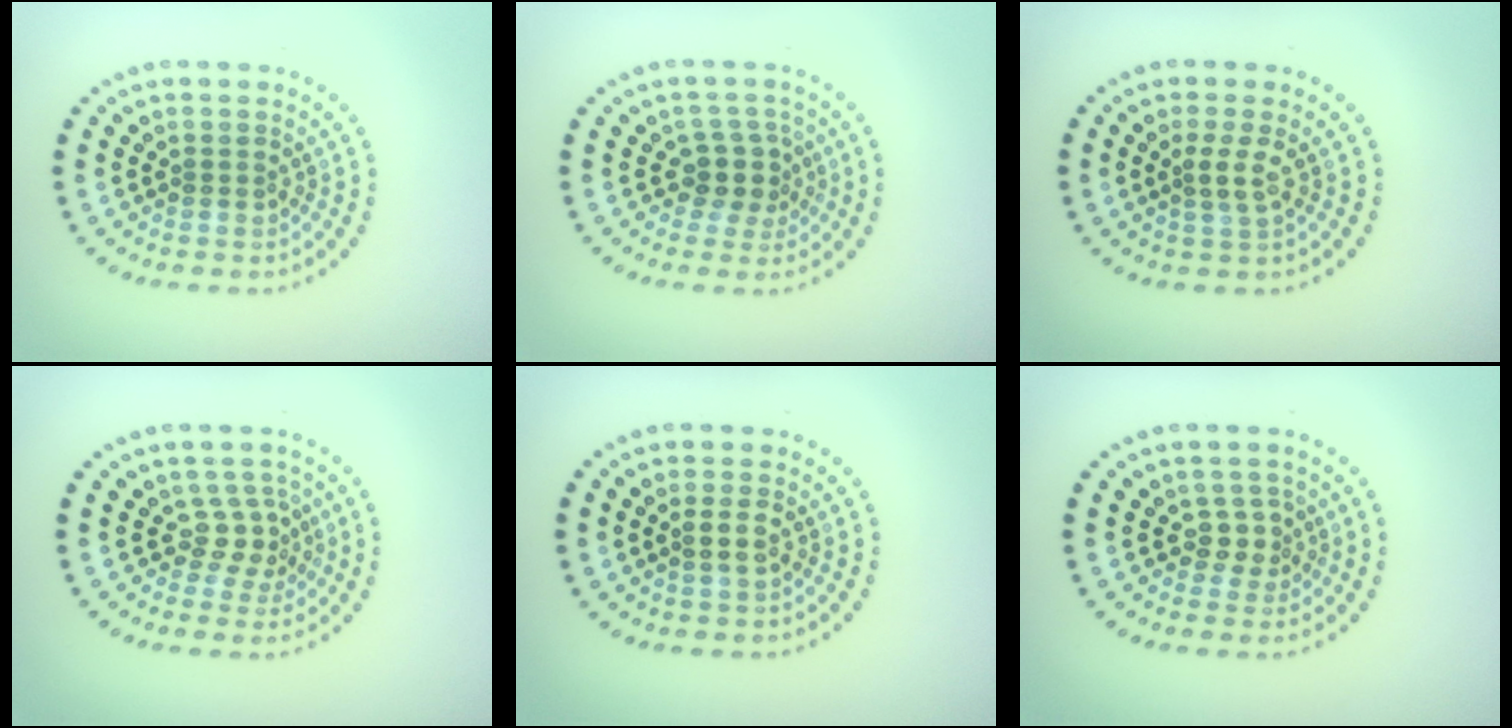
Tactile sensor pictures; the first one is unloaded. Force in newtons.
{"total": 2.5, "press": 1.9, "slide": 1.6}
{"total": 1.9, "press": 1.4, "slide": 1.2}
{"total": 2.3, "press": 1.6, "slide": 1.7}
{"total": 1.1, "press": 1.0, "slide": 0.5}
{"total": 1.7, "press": 1.2, "slide": 1.1}